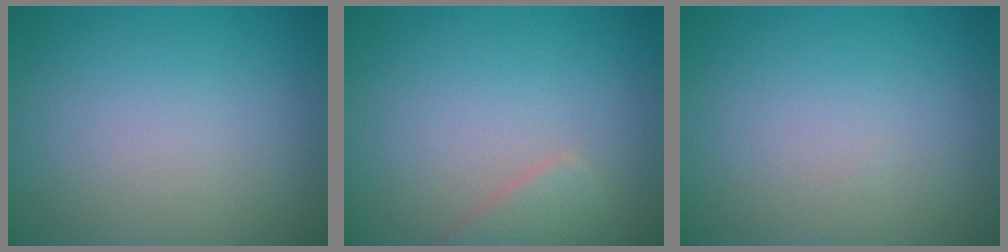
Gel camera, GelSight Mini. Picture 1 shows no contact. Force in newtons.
{"total": 1.8, "press": 1.8, "slide": 0.1}
{"total": 0.0}